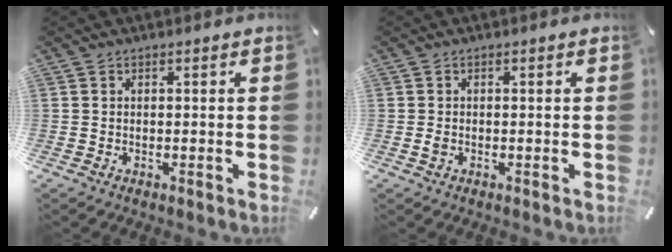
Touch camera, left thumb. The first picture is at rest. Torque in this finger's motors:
{"motor_torque": [0.37, 0.62, 0.17, -0.04, 0.01]}